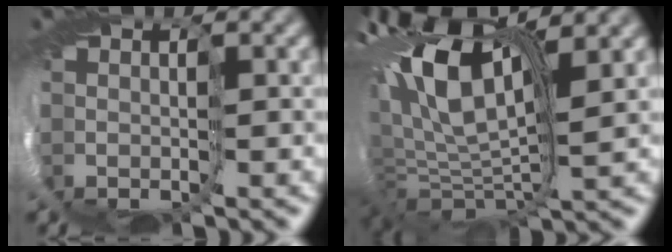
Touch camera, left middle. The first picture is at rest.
{"total": 12.6, "force": [4.0, 6.2, 10.2], "torque": [-0.225, 0.009, 0.068]}